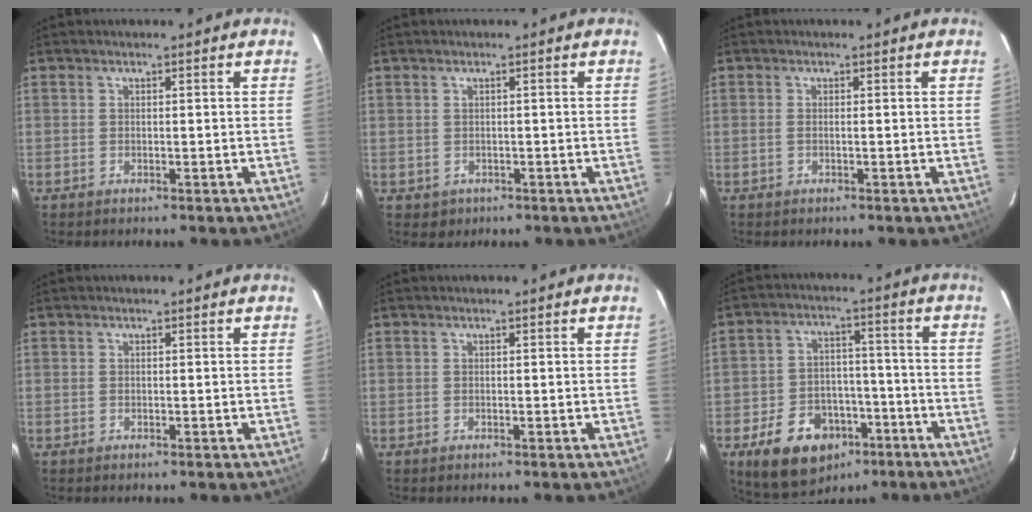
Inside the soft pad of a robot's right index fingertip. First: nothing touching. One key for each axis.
{"total": 2.0, "fx": -0.2, "fy": 2.0, "fz": 0.3, "tx": -0.002, "ty": 0.000, "tz": 0.003}
{"total": 0.6, "fx": -0.1, "fy": 0.0, "fz": 0.6, "tx": -0.010, "ty": 0.003, "tz": -0.003}
{"total": 0.0}
{"total": 0.0}
{"total": 14.7, "fx": -8.2, "fy": 10.2, "fz": 6.8, "tx": -0.154, "ty": 0.023, "tz": -0.107}